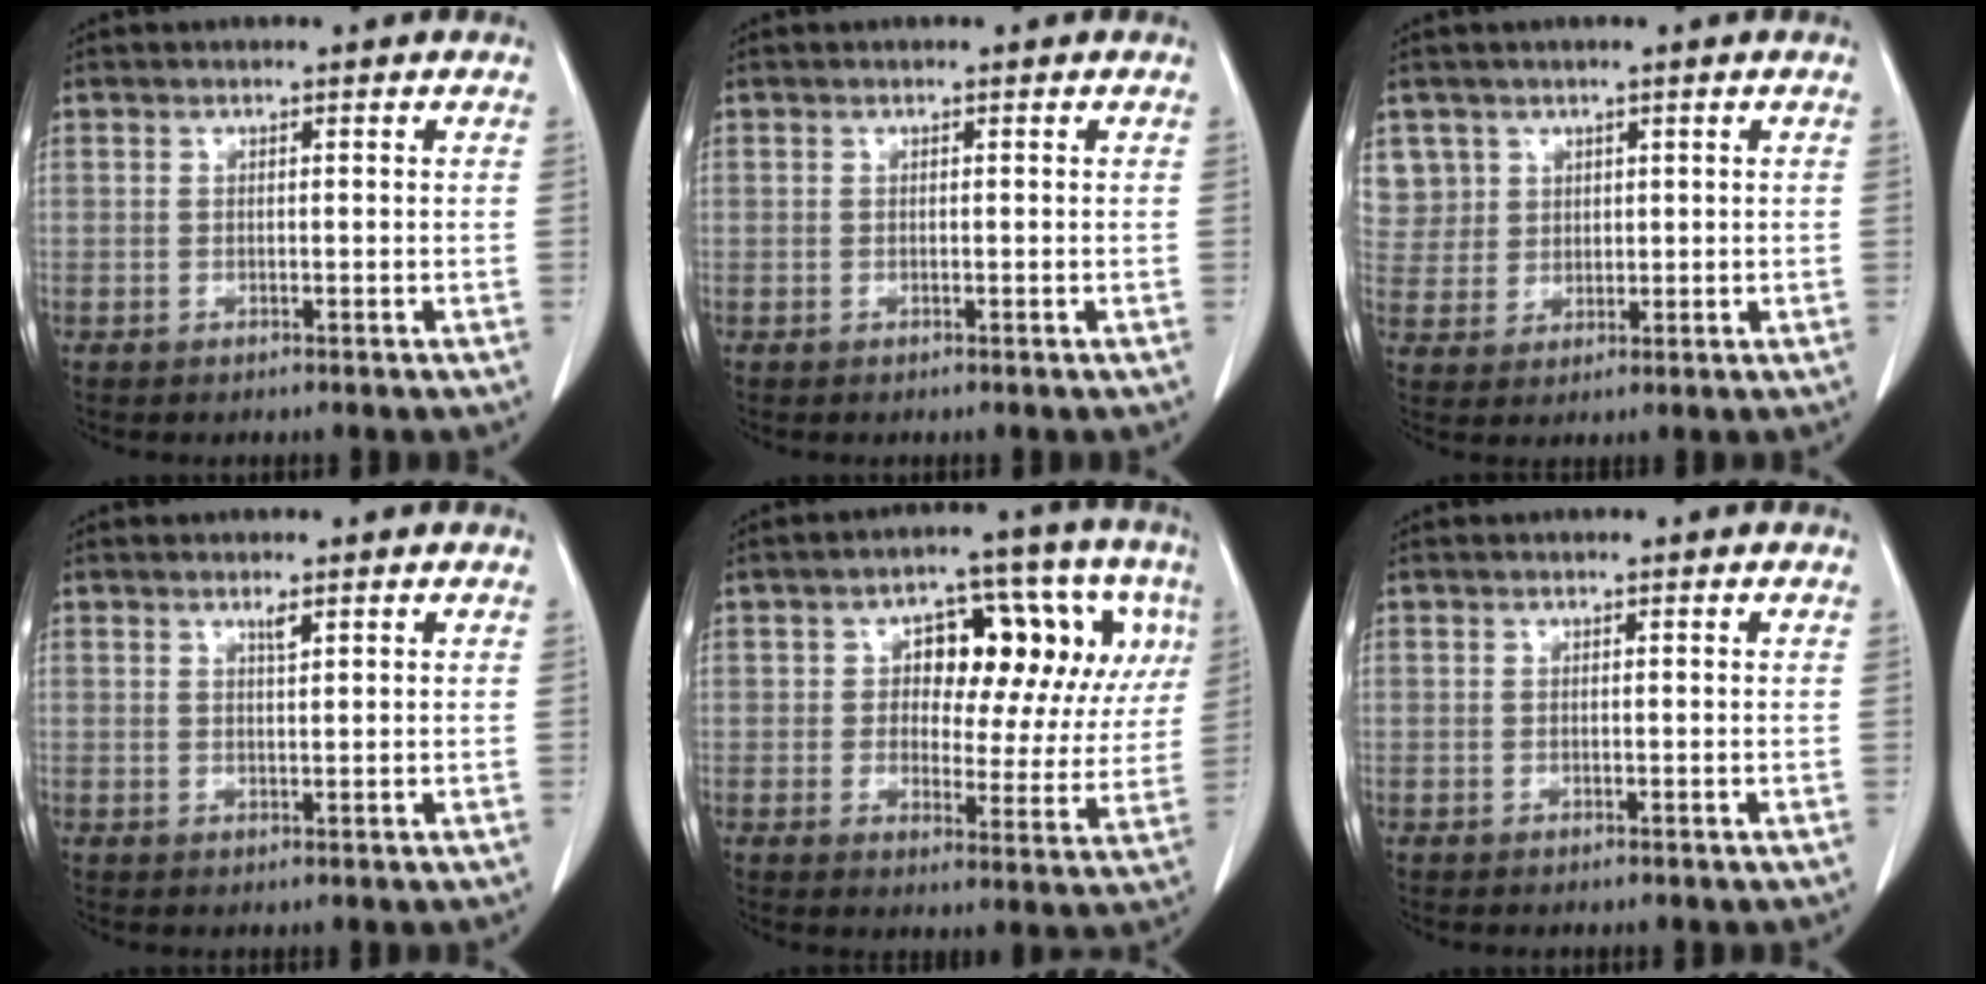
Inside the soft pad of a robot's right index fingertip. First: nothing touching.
{"total": 0.0}
{"total": 5.8, "force": [3.1, 4.9, -0.3], "torque": [0.016, 0.006, 0.066]}
{"total": 1.2, "force": [0.8, 0.0, 0.9], "torque": [-0.017, -0.004, 0.014]}
{"total": 15.9, "force": [4.4, 7.7, 13.2], "torque": [-0.154, 0.039, 0.057]}
{"total": 0.0}